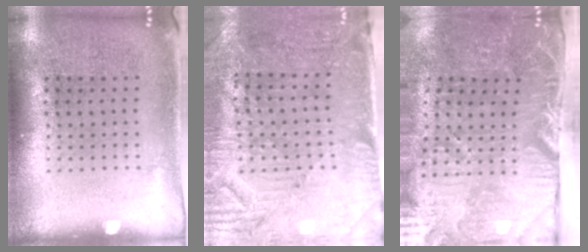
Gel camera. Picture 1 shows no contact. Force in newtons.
{"total": 3.2, "press": 2.9, "slide": 1.4}
{"total": 4.8, "press": 4.2, "slide": 2.3}